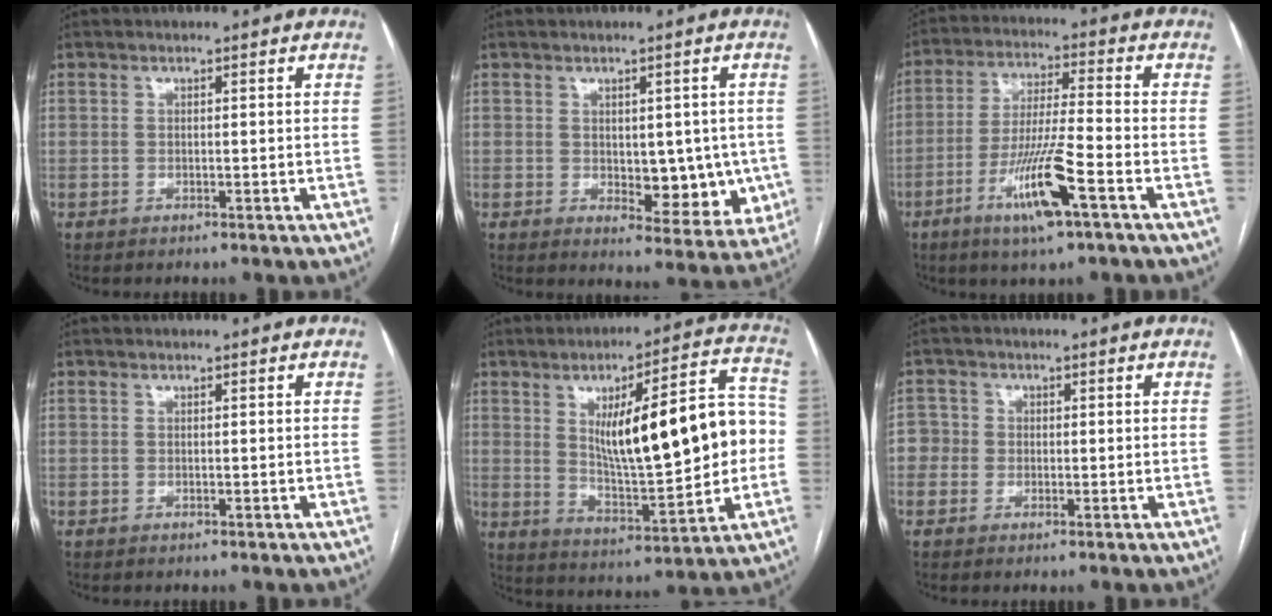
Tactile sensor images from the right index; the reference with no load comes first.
{"total": 8.6, "force": [-0.5, 4.6, 7.2], "torque": [-0.068, 0.000, 0.006]}
{"total": 11.4, "force": [-5.5, 0.3, 10.0], "torque": [-0.193, -0.014, -0.102]}
{"total": 0.0}
{"total": 19.9, "force": [1.6, 4.6, 19.3], "torque": [-0.287, 0.027, 0.036]}
{"total": 3.1, "force": [-0.4, 3.0, 0.3], "torque": [0.008, 0.014, -0.015]}